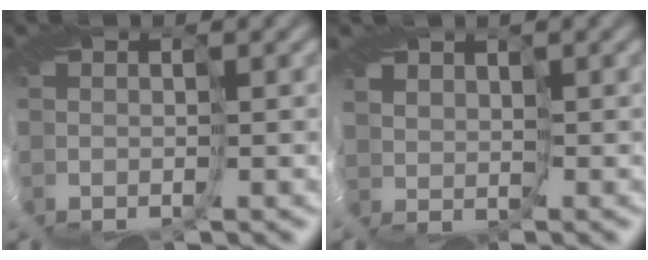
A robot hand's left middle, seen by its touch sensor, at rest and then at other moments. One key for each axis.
{"total": 1.3, "fx": 1.1, "fy": 0.6, "fz": -0.3, "tx": 0.003, "ty": -0.002, "tz": 0.017}